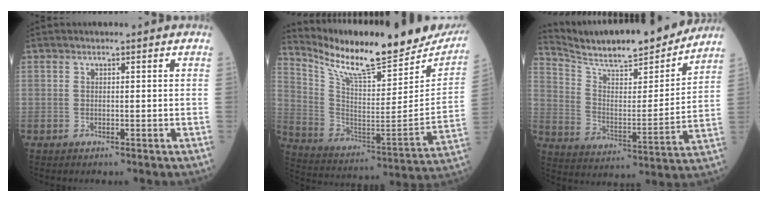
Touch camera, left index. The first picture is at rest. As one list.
[{"total": 25.0, "force": [21.8, 4.7, 11.4], "torque": [-0.197, -0.058, 0.320]}, {"total": 20.4, "force": [18.6, 2.2, 8.1], "torque": [-0.145, -0.023, 0.282]}]